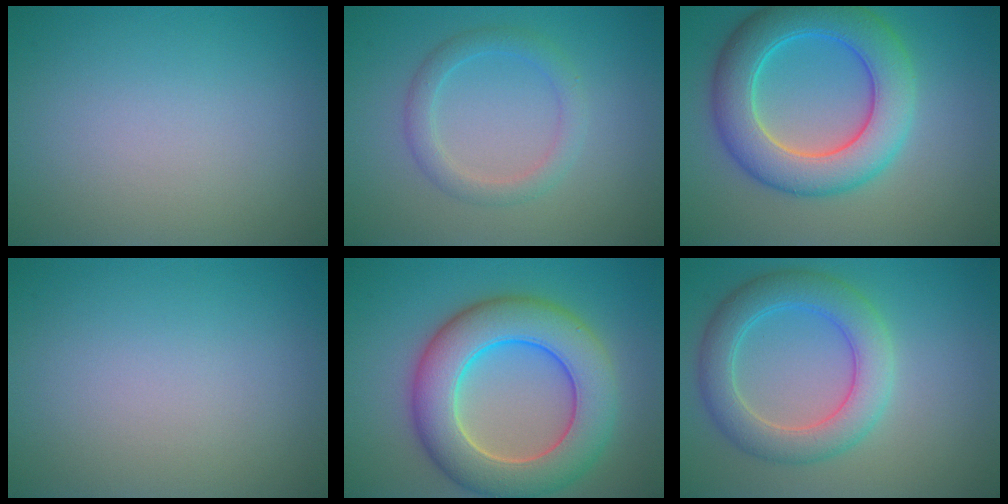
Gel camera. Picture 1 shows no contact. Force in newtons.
{"total": 2.4, "press": 2.4, "slide": 0.1}
{"total": 8.2, "press": 8.2, "slide": 0.2}
{"total": 0.0}
{"total": 9.7, "press": 9.6, "slide": 0.4}
{"total": 5.3, "press": 5.3, "slide": 0.1}